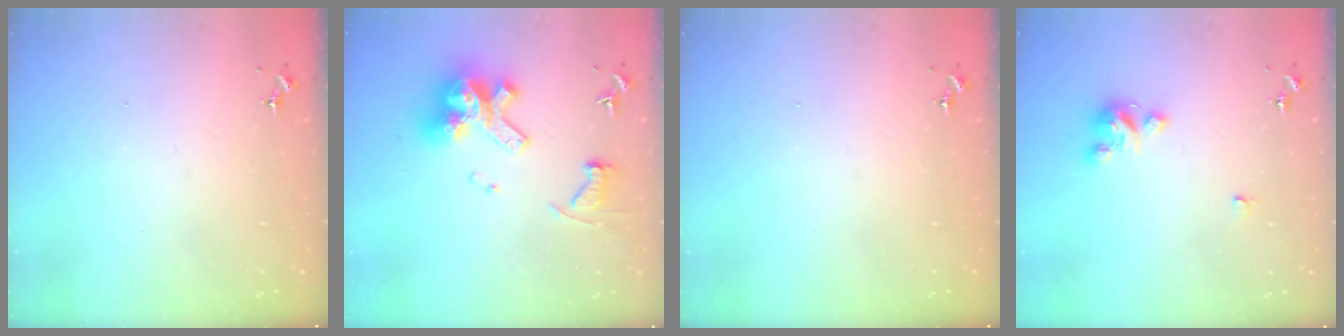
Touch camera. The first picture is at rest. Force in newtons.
{"total": 15.3, "press": 15.2, "slide": 1.7}
{"total": 0.0}
{"total": 6.4, "press": 6.3, "slide": 0.6}